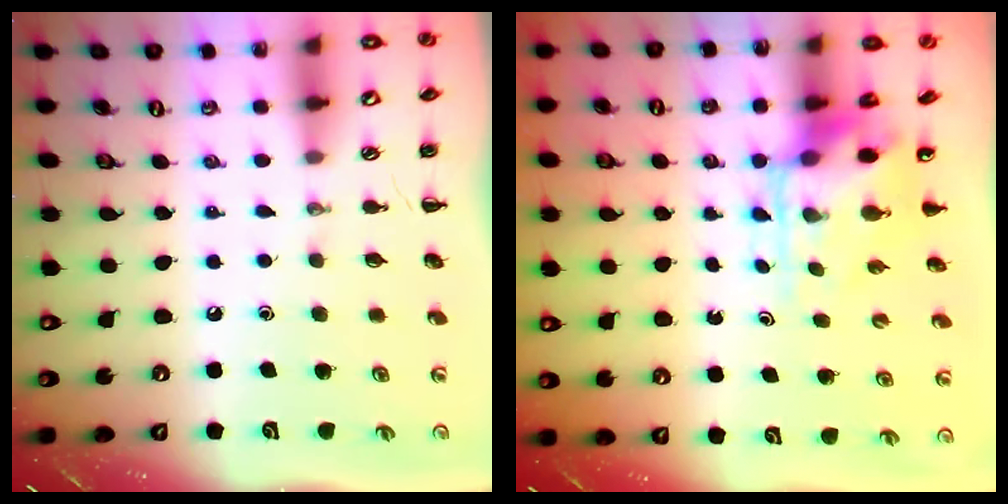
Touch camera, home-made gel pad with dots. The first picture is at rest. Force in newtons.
{"total": 5.6, "press": 5.4, "slide": 1.4}